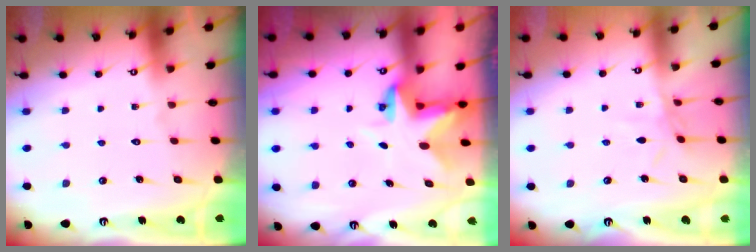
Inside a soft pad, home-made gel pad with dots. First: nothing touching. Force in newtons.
{"total": 4.4, "press": 4.4, "slide": 0.5}
{"total": 4.8, "press": 4.7, "slide": 0.6}